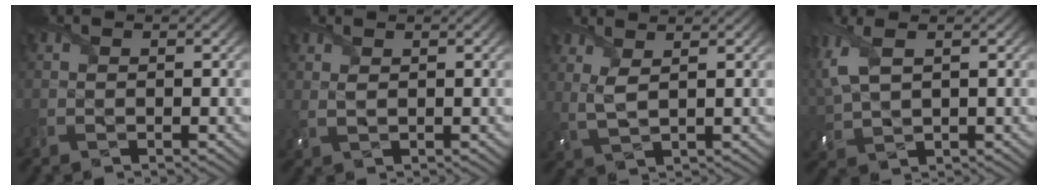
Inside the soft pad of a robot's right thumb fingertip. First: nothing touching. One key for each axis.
{"total": 1.3, "fx": 0.9, "fy": 0.6, "fz": 0.9, "tx": -0.030, "ty": 0.001, "tz": 0.021}
{"total": 3.0, "fx": 1.9, "fy": 0.7, "fz": 2.2, "tx": -0.064, "ty": 0.003, "tz": 0.046}
{"total": 7.3, "fx": 2.8, "fy": 3.7, "fz": 5.7, "tx": -0.177, "ty": 0.010, "tz": 0.056}